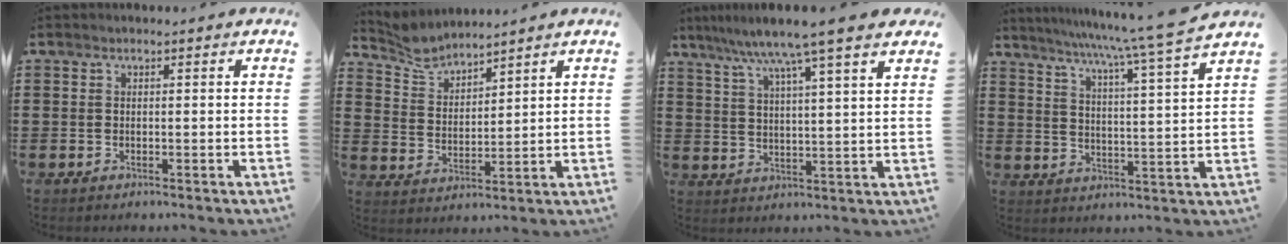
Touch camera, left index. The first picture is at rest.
{"total": 4.6, "force": [4.5, 0.8, 0.5], "torque": [-0.031, -0.016, 0.081]}
{"total": 8.1, "force": [6.5, -0.5, 4.8], "torque": [-0.117, -0.031, 0.105]}
{"total": 6.8, "force": [5.7, -1.7, 3.2], "torque": [-0.077, -0.051, 0.086]}